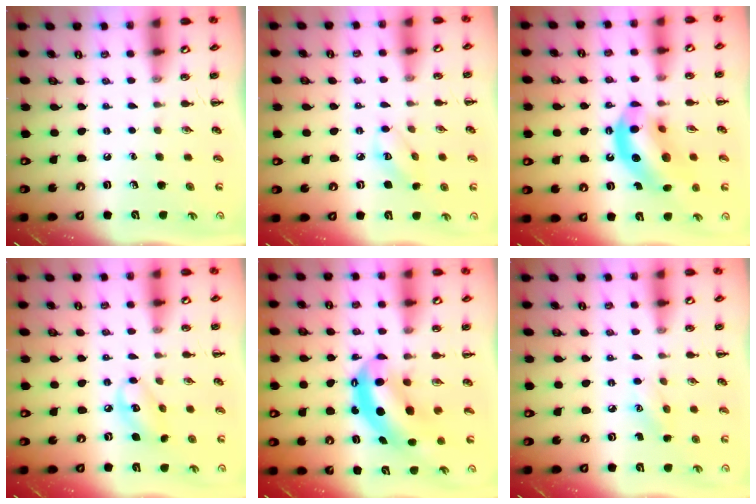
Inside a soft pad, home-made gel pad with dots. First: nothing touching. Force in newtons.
{"total": 4.4, "press": 4.3, "slide": 0.9}
{"total": 14.7, "press": 14.1, "slide": 4.0}
{"total": 8.0, "press": 7.9, "slide": 1.3}
{"total": 6.6, "press": 6.5, "slide": 1.5}
{"total": 5.6, "press": 5.5, "slide": 1.3}